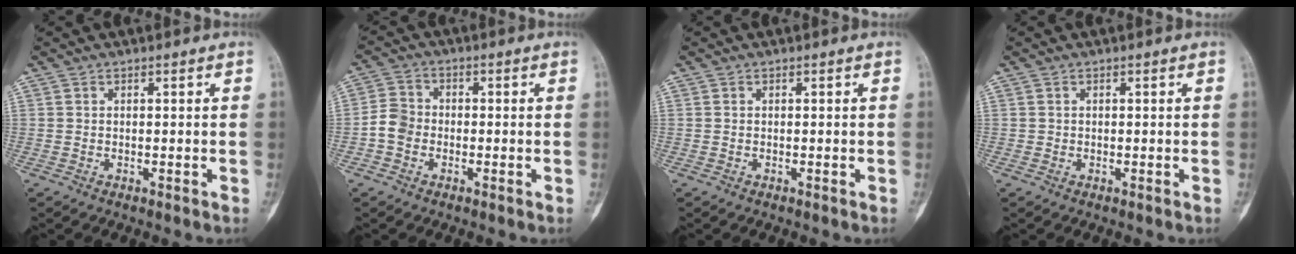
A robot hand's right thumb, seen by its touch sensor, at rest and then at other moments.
{"total": 4.9, "force": [-1.3, 4.2, 2.3], "torque": [-0.031, 0.015, -0.035]}
{"total": 0.0}
{"total": 0.0}